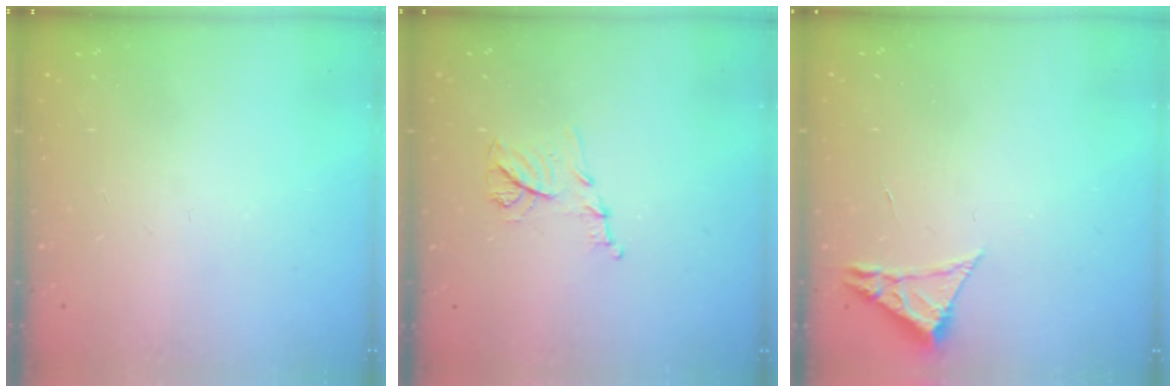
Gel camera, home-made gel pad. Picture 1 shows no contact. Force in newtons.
{"total": 8.8, "press": 8.7, "slide": 1.0}
{"total": 2.3, "press": 2.3, "slide": 0.4}